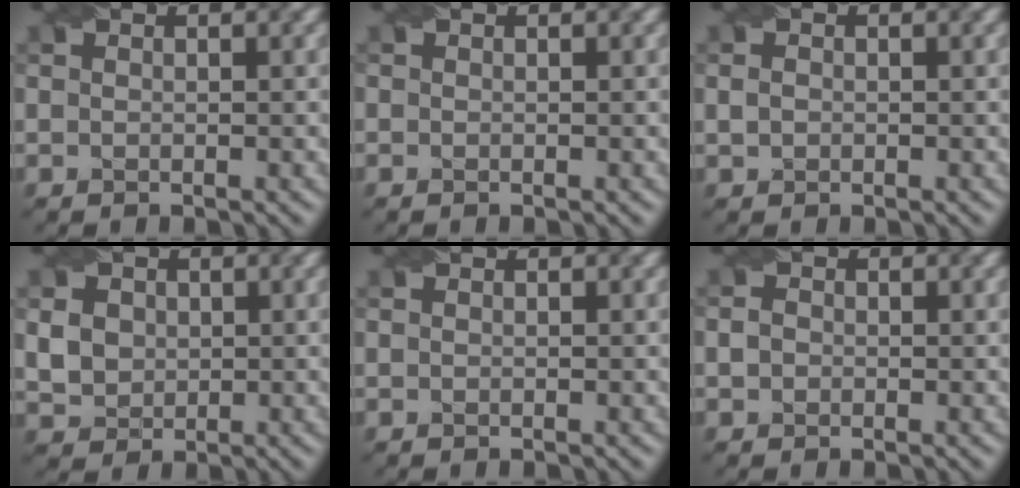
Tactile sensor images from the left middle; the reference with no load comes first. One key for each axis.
{"total": 0.0}
{"total": 0.8, "fx": -0.2, "fy": 0.6, "fz": 0.3, "tx": -0.009, "ty": 0.000, "tz": -0.005}
{"total": 4.0, "fx": 0.5, "fy": 3.5, "fz": 1.9, "tx": -0.062, "ty": 0.004, "tz": 0.012}
{"total": 0.0}
{"total": 0.9, "fx": -0.3, "fy": 0.8, "fz": 0.3, "tx": -0.007, "ty": 0.000, "tz": -0.007}